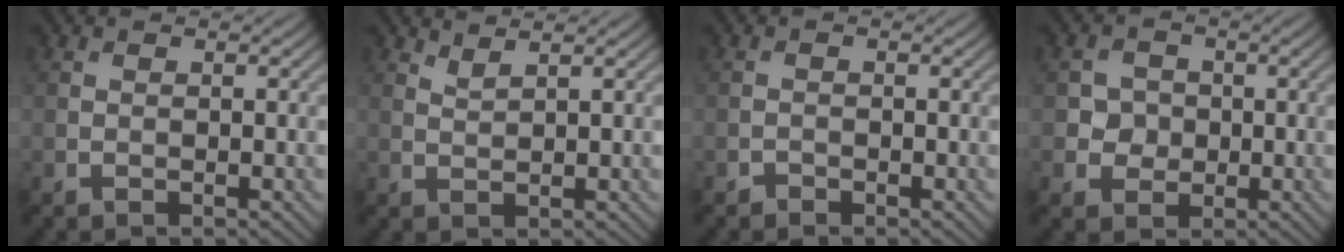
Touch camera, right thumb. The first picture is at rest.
{"total": 1.5, "force": [1.4, 0.1, 0.7], "torque": [-0.019, 0.003, 0.030]}
{"total": 0.6, "force": [-0.6, 0.2, 0.0], "torque": [0.002, -0.001, -0.012]}
{"total": 3.2, "force": [-0.2, 3.0, 0.9], "torque": [-0.021, -0.003, -0.017]}